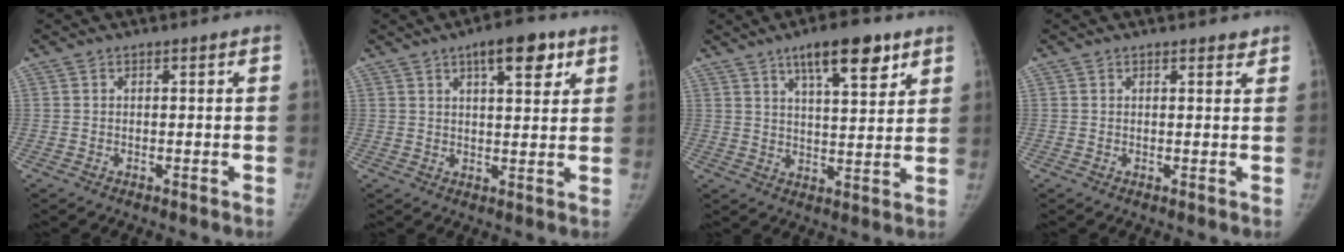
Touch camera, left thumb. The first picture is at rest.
{"total": 8.5, "force": [4.6, 3.2, 6.4], "torque": [-0.071, -0.017, 0.063]}
{"total": 11.1, "force": [6.8, 3.5, 8.1], "torque": [-0.102, -0.033, 0.105]}
{"total": 1.4, "force": [1.2, 0.5, 0.6], "torque": [-0.005, -0.007, 0.016]}